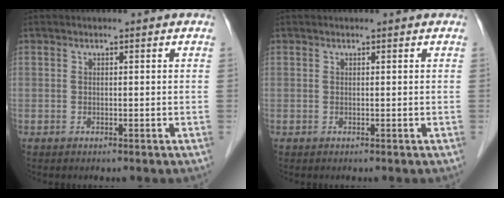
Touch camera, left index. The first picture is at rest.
{"total": 0.0}